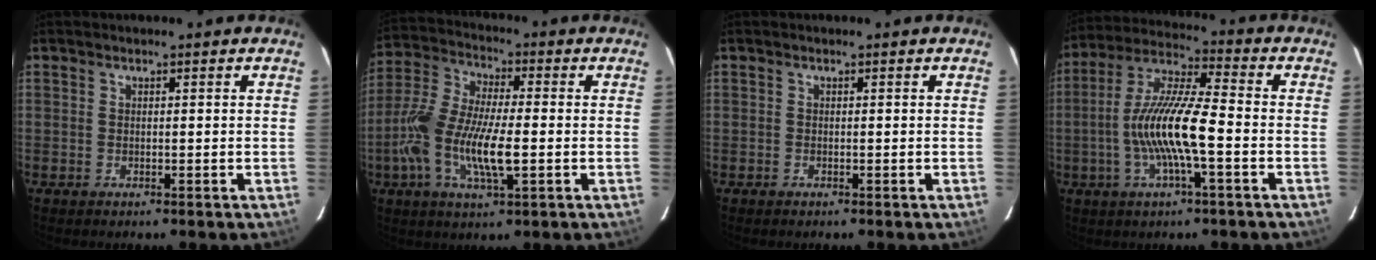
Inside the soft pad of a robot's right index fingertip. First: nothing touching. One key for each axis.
{"total": 14.5, "fx": -3.4, "fy": 4.6, "fz": 13.3, "tx": -0.281, "ty": -0.005, "tz": -0.070}
{"total": 0.0}
{"total": 13.6, "fx": -3.1, "fy": 2.2, "fz": 13.0, "tx": -0.261, "ty": 0.003, "tz": -0.062}